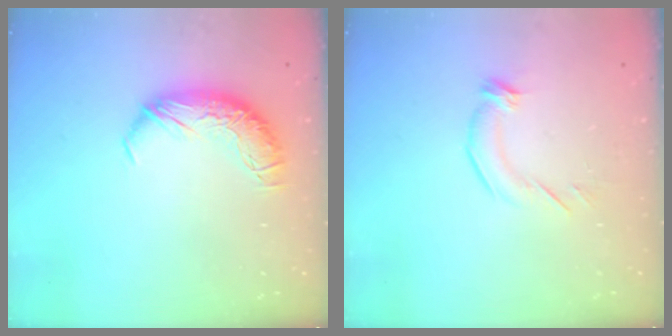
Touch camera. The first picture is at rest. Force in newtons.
{"total": 3.0, "press": 2.6, "slide": 1.5}